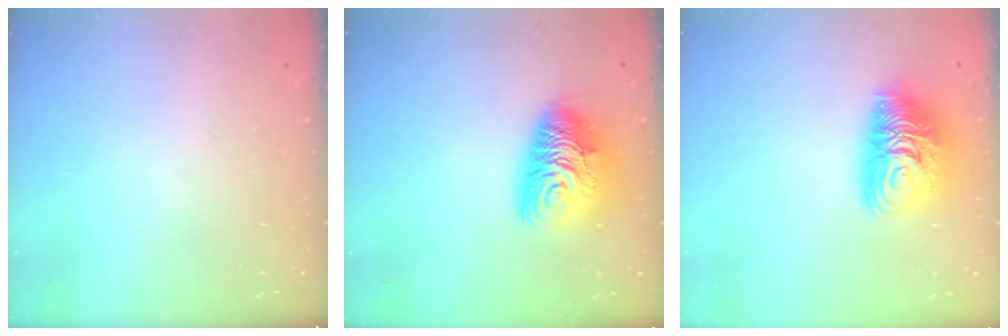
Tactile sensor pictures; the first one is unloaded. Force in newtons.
{"total": 13.9, "press": 13.8, "slide": 1.5}
{"total": 13.7, "press": 13.7, "slide": 1.1}